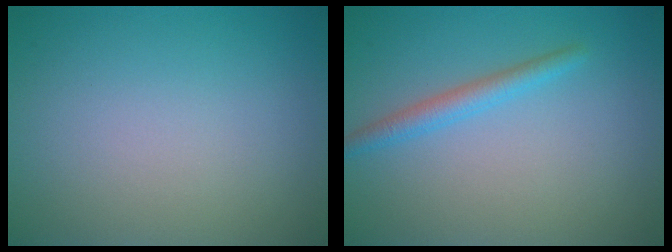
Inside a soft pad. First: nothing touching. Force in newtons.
{"total": 2.0, "press": 2.0, "slide": 0.1}